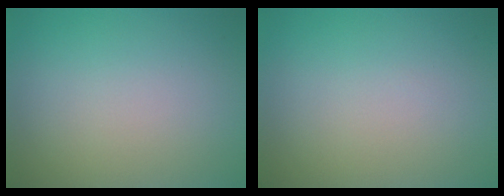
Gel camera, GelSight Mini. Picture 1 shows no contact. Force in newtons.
{"total": 0.0}